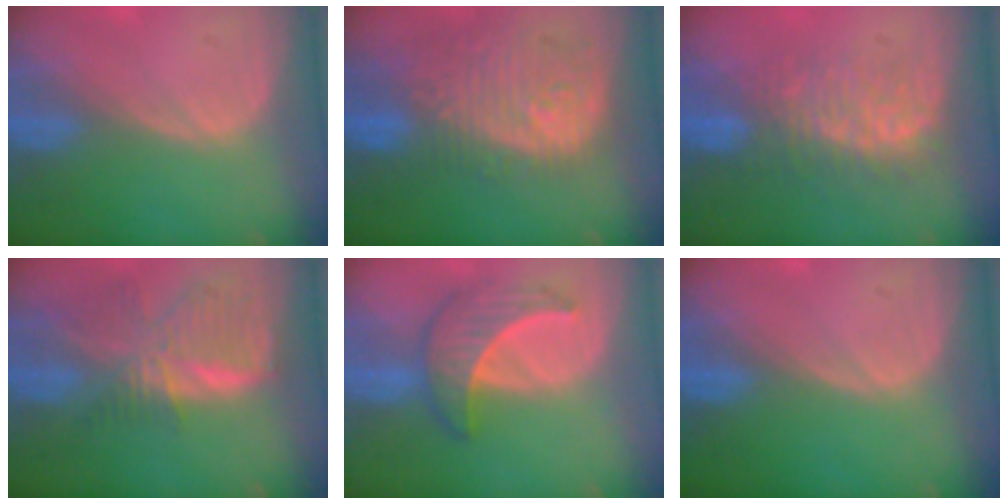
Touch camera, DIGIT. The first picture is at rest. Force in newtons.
{"total": 12.1, "press": 10.8, "slide": 5.5}
{"total": 7.7, "press": 7.6, "slide": 1.3}
{"total": 8.9, "press": 7.7, "slide": 4.5}
{"total": 6.4, "press": 6.3, "slide": 1.0}
{"total": 0.0}